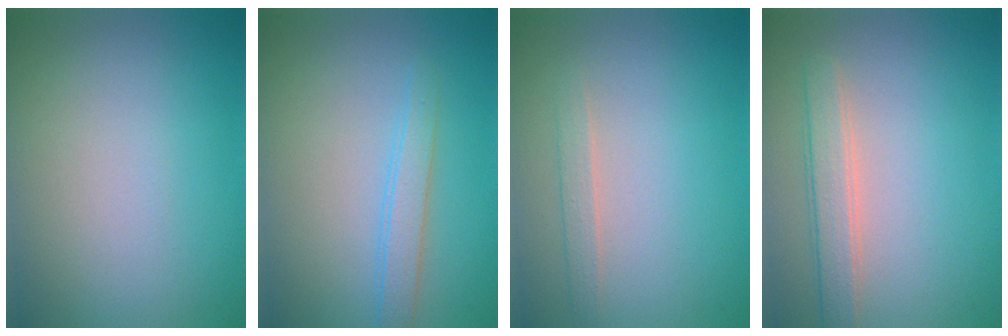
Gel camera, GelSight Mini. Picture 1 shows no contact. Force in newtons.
{"total": 2.1, "press": 2.1, "slide": 0.1}
{"total": 1.2, "press": 1.2, "slide": 0.1}
{"total": 2.7, "press": 2.7, "slide": 0.5}